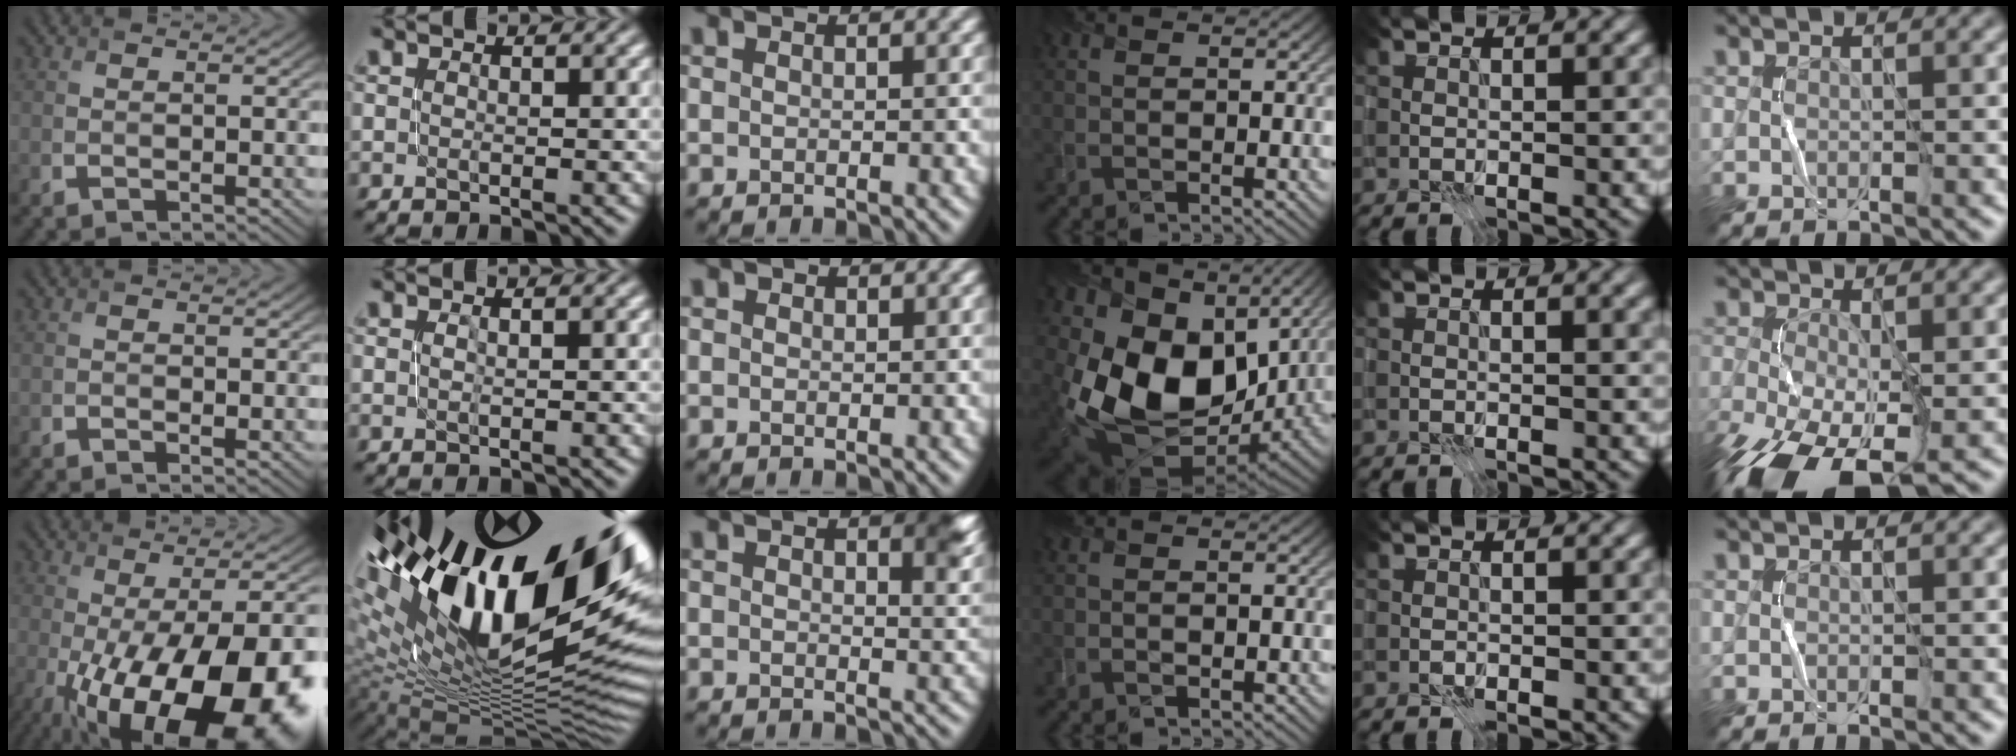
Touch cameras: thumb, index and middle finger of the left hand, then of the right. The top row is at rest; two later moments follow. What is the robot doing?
{"motion": "close", "object": "stapler"}